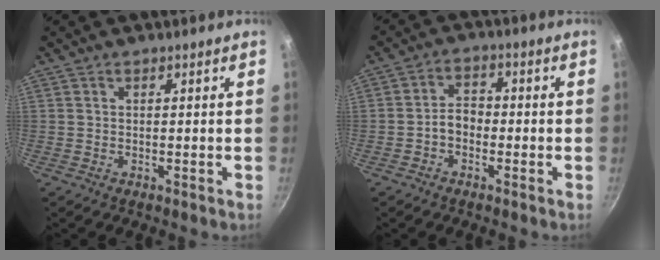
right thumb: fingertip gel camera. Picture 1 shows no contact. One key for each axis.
{"total": 4.1, "fx": -1.5, "fy": 2.9, "fz": 2.5, "tx": -0.024, "ty": 0.027, "tz": -0.033}